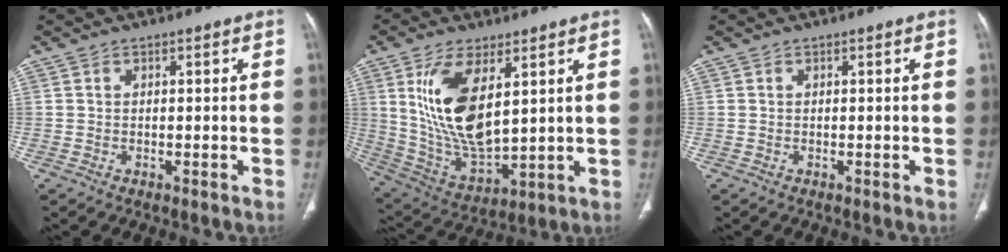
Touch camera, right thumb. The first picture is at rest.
{"total": 15.9, "force": [5.1, 7.0, 13.4], "torque": [-0.254, -0.028, 0.117]}
{"total": 0.0}